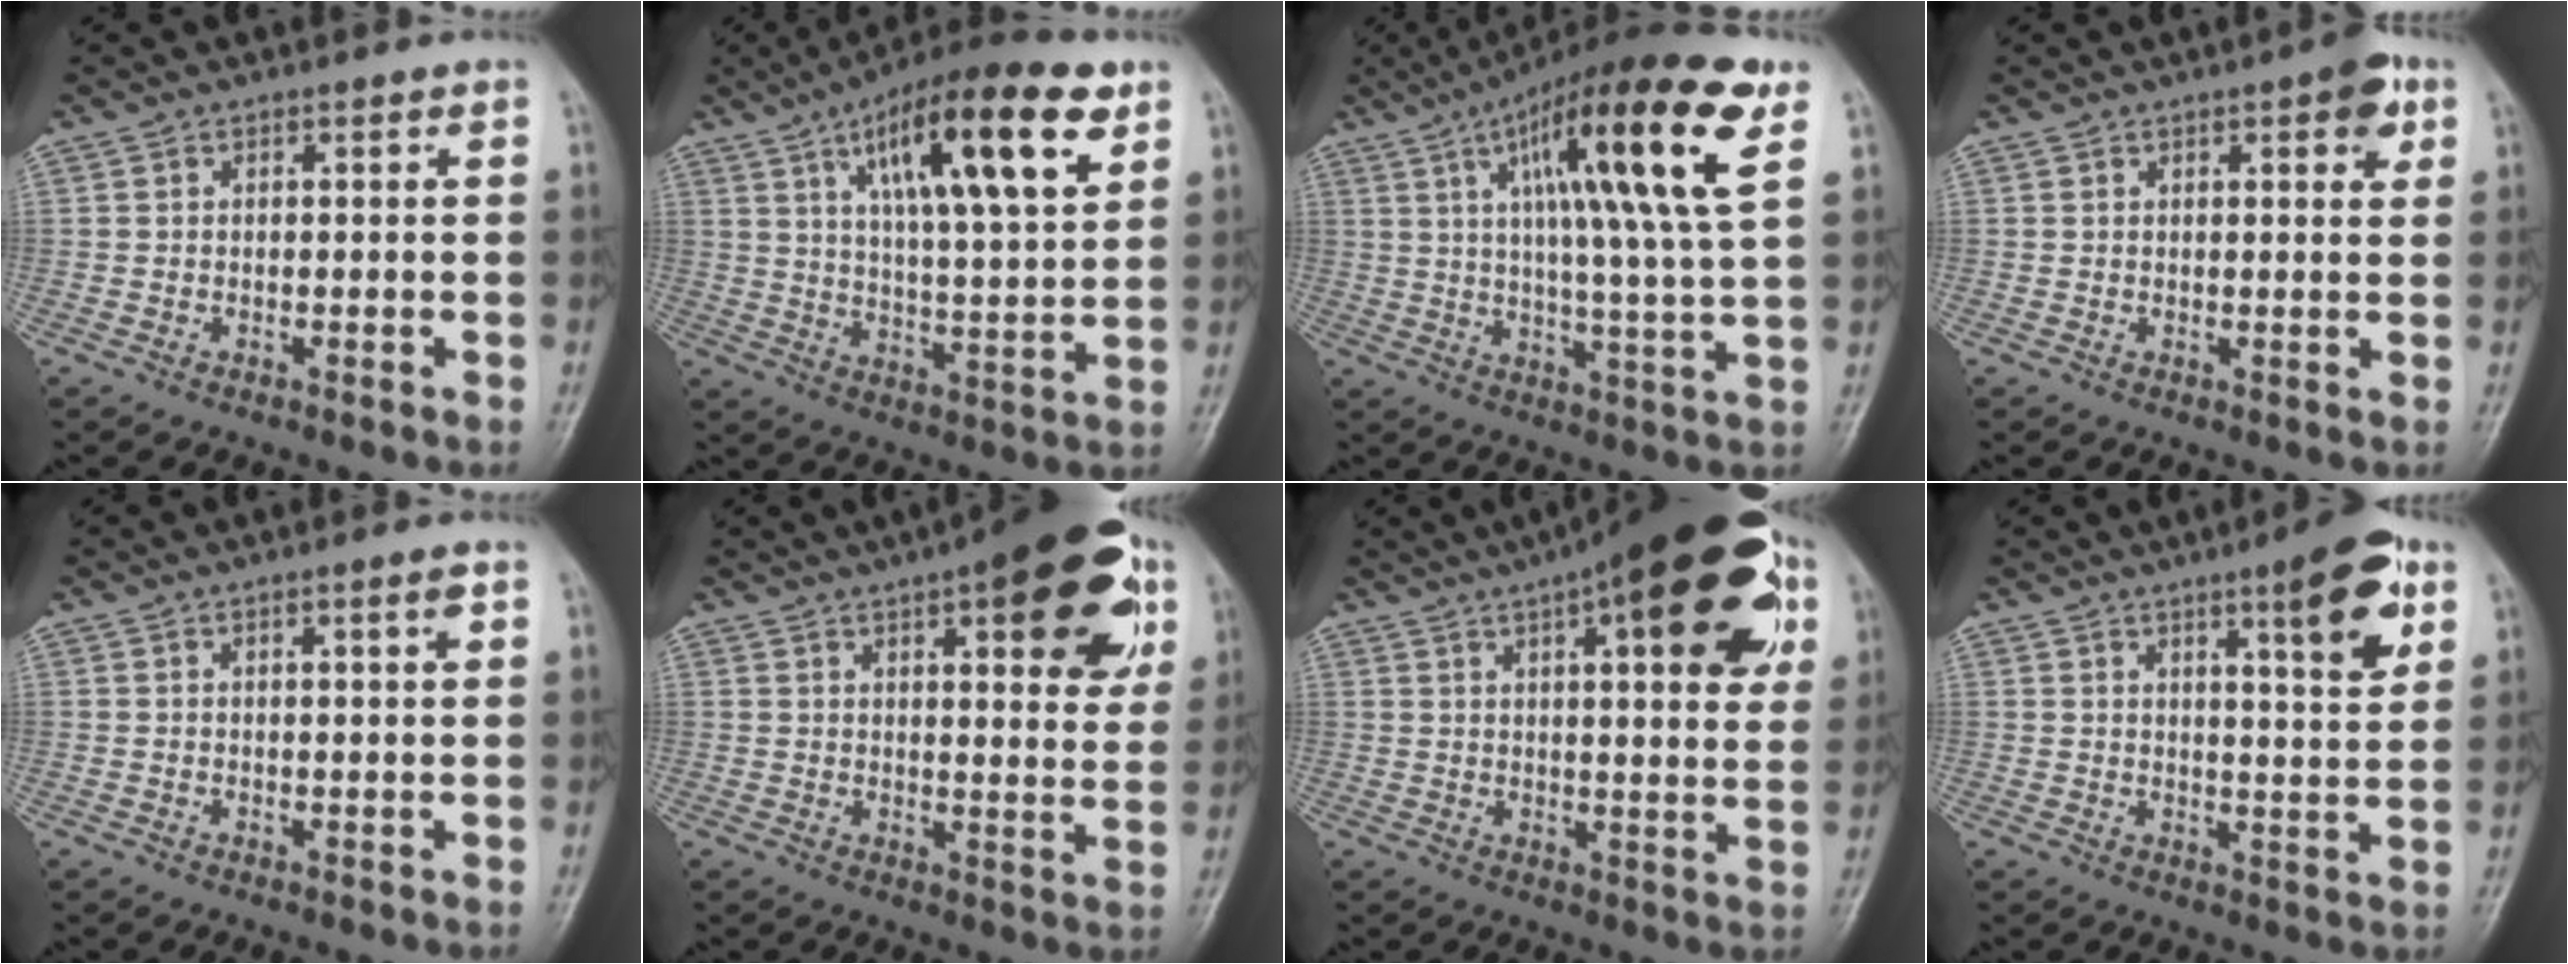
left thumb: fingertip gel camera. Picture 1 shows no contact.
{"total": 20.8, "force": [9.6, 5.6, 17.5], "torque": [-0.254, -0.019, 0.152]}
{"total": 21.8, "force": [8.5, 3.2, 19.8], "torque": [-0.307, -0.010, 0.125]}
{"total": 4.8, "force": [2.2, 1.6, 4.0], "torque": [-0.039, -0.004, 0.022]}
{"total": 2.1, "force": [0.9, 0.1, 1.9], "torque": [-0.030, -0.003, 0.014]}
{"total": 20.3, "force": [9.3, 6.9, 16.7], "torque": [-0.188, -0.014, 0.118]}
{"total": 24.2, "force": [10.7, 7.5, 20.5], "torque": [-0.266, -0.001, 0.143]}
{"total": 10.7, "force": [5.3, 2.3, 9.0], "torque": [-0.109, -0.025, 0.070]}